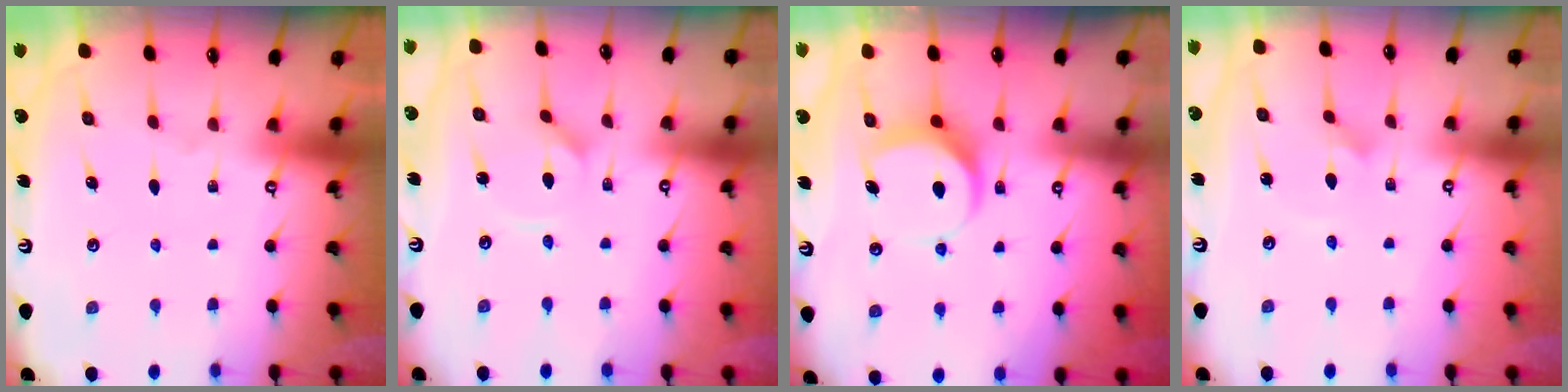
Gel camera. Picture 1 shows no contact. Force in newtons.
{"total": 1.8, "press": 1.8, "slide": 0.3}
{"total": 8.6, "press": 8.6, "slide": 0.5}
{"total": 1.6, "press": 1.6, "slide": 0.1}